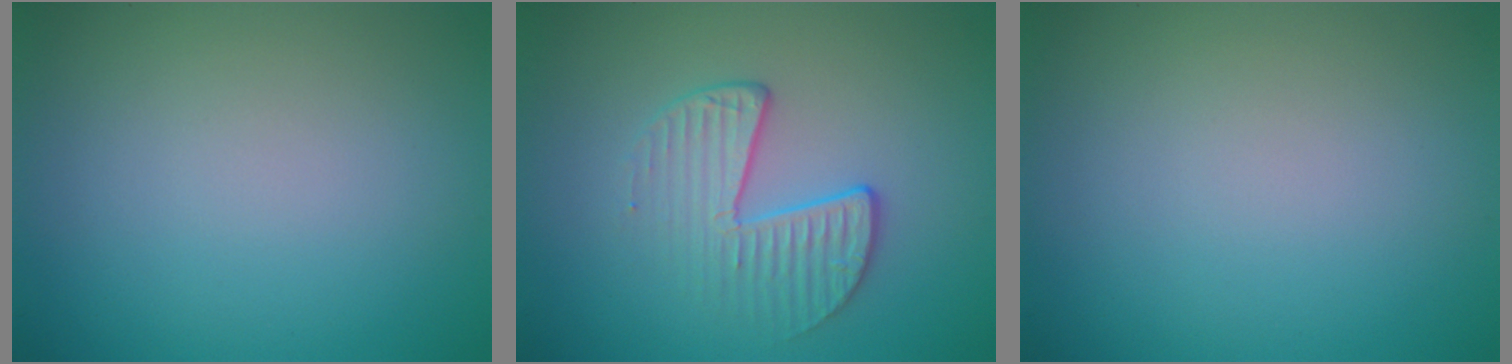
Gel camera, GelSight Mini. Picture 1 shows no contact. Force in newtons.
{"total": 2.8, "press": 2.0, "slide": 1.9}
{"total": 0.0}